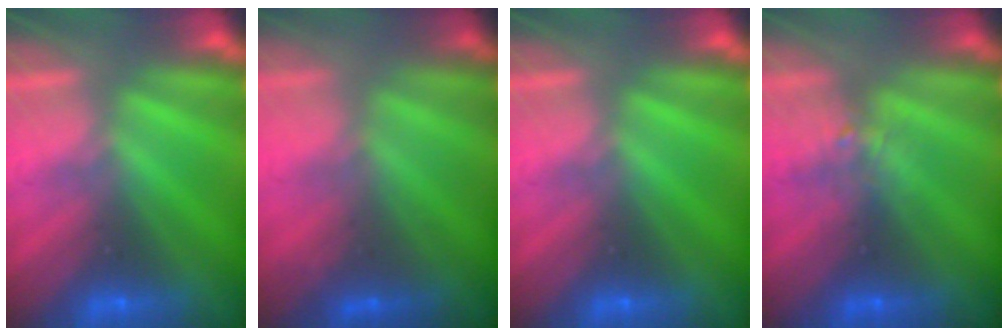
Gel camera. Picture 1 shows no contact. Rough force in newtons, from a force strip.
{"total": 1.8}
{"total": 0.0}
{"total": 2.2}